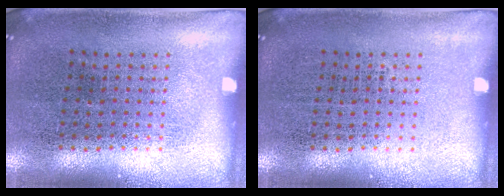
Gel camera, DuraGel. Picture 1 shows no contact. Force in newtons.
{"total": 0.0}